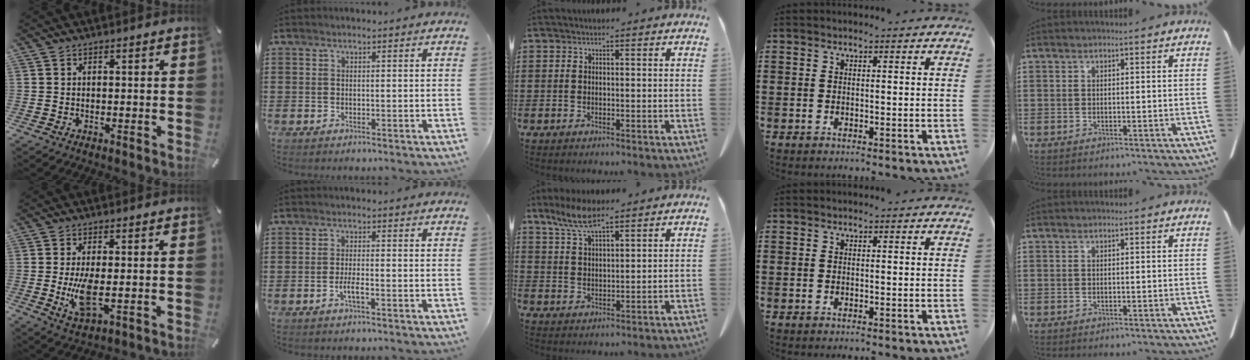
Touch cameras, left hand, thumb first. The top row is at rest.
{"thumb": {"total": 7.8, "force": [-0.5, 3.0, 7.2], "torque": [-0.154, -0.020, -0.013]}, "index": {"total": 2.4, "force": [-1.1, 0.3, 2.1], "torque": [-0.046, -0.002, -0.021]}, "middle": {"total": 6.2, "force": [4.5, 1.5, 4.0], "torque": [-0.090, -0.004, 0.082]}}